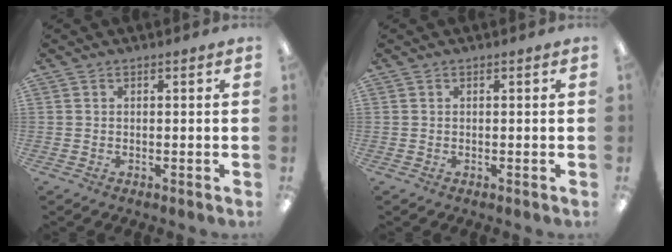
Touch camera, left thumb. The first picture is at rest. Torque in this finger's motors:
{"motor_torque": [0.00, 0.00, -0.12, 0.12, 0.00]}